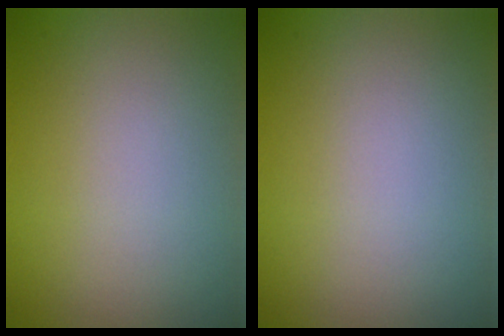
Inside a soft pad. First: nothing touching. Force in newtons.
{"total": 0.0}